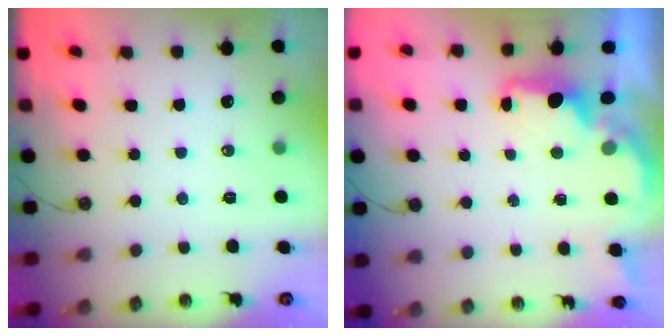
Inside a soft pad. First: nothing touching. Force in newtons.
{"total": 1.8, "press": 1.6, "slide": 0.7}